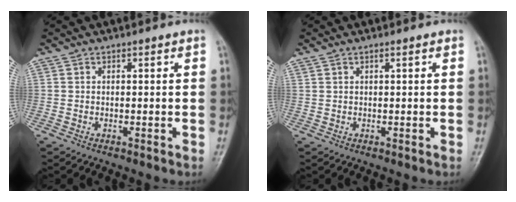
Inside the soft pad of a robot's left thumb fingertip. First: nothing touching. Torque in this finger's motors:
{"motor_torque": [0.05, -0.27, -0.16, -0.08, -0.03]}